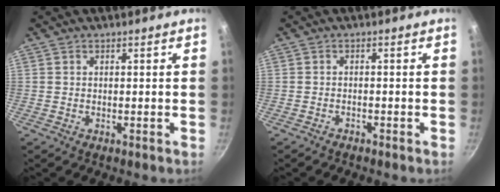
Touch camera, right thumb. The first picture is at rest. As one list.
[{"total": 0.9, "force": [-0.9, 0.1, 0.1], "torque": [-0.011, 0.012, -0.015]}]